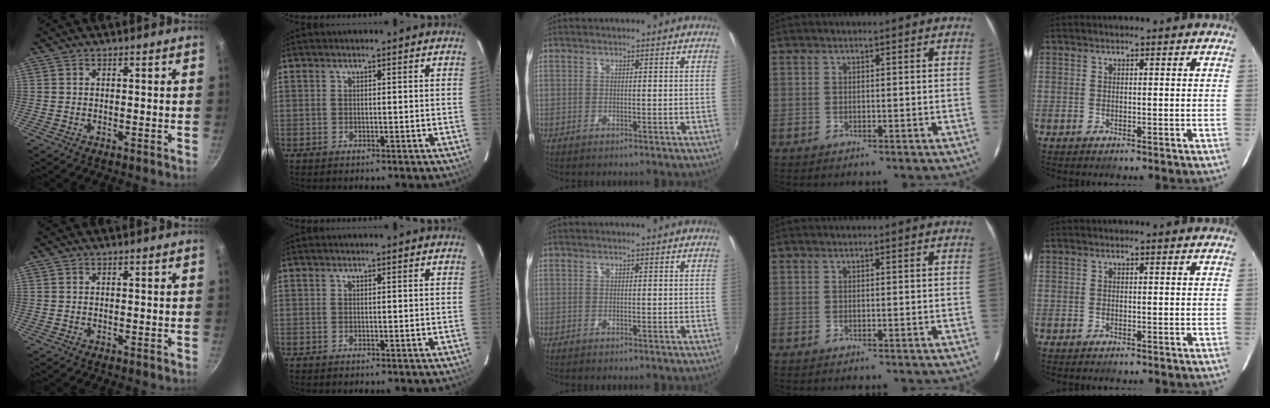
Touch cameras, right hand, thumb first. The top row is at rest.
{}